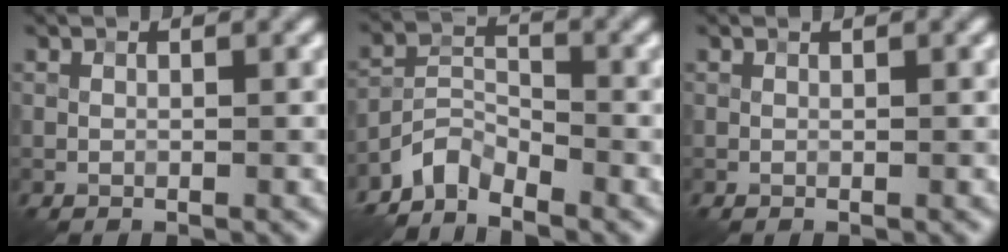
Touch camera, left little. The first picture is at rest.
{"total": 3.4, "force": [-3.2, 1.1, 0.9], "torque": [-0.014, 0.007, -0.074]}
{"total": 0.0}